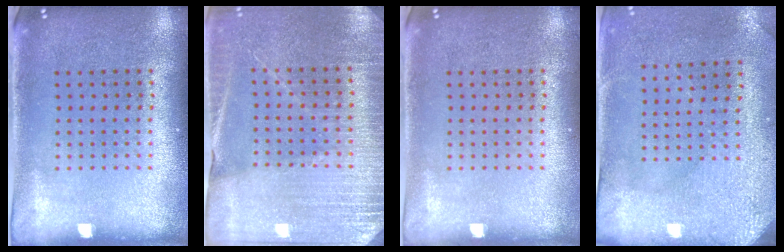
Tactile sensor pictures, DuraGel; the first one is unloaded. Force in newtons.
{"total": 3.1, "press": 3.1, "slide": 0.4}
{"total": 0.0}
{"total": 3.0, "press": 2.5, "slide": 1.7}